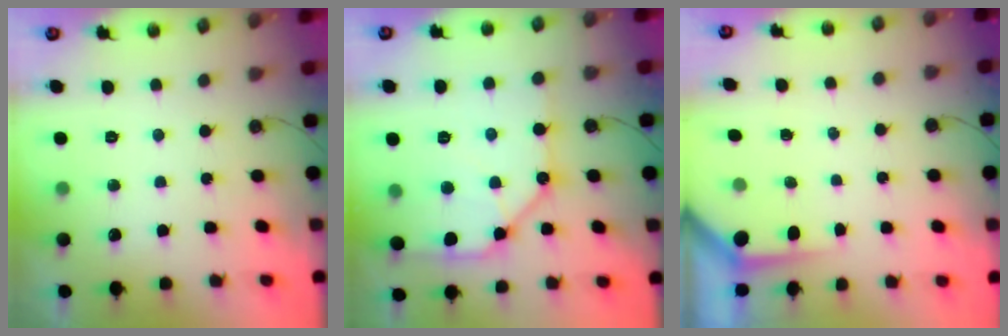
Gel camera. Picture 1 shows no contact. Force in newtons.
{"total": 13.8, "press": 13.8, "slide": 1.1}
{"total": 3.4, "press": 3.4, "slide": 0.4}